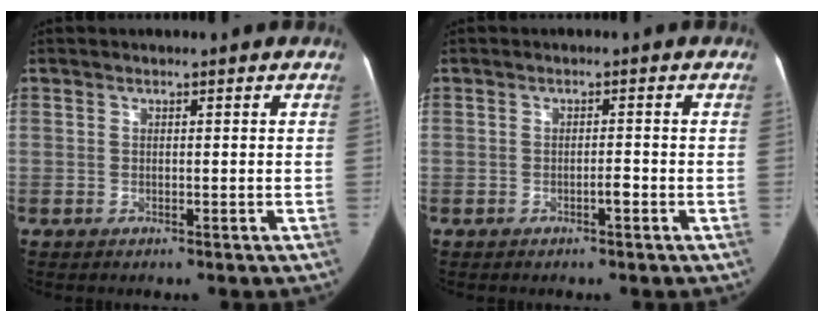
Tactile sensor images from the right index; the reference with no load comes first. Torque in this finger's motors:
{"motor_torque": [0.39, -0.33, 0.02, 0.04]}